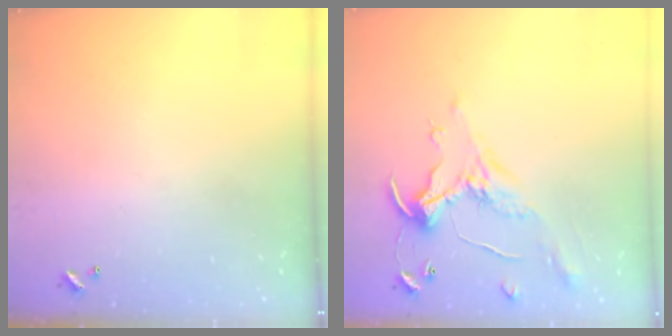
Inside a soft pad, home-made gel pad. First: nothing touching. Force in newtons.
{"total": 1.1, "press": 0.8, "slide": 0.9}